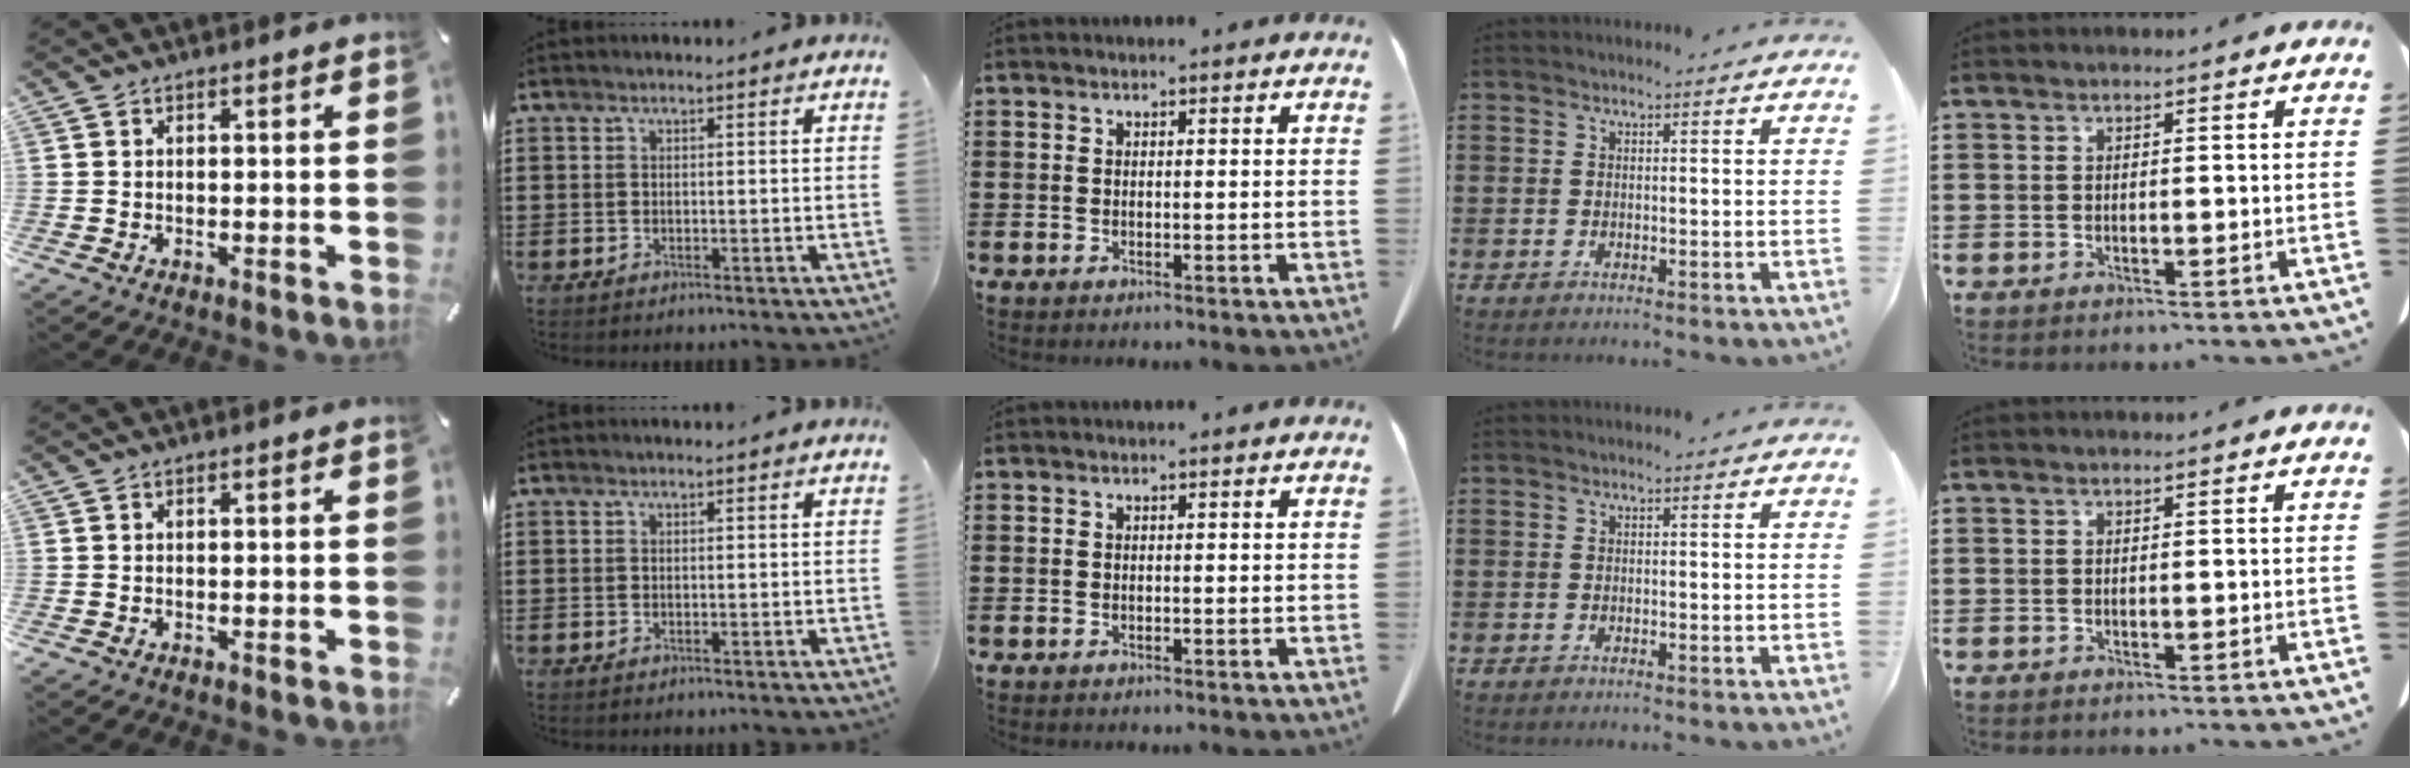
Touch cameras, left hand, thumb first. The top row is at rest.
{}